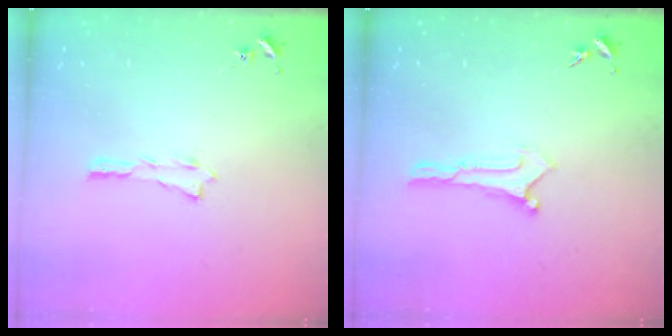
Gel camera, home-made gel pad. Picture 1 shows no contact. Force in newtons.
{"total": 0.0}